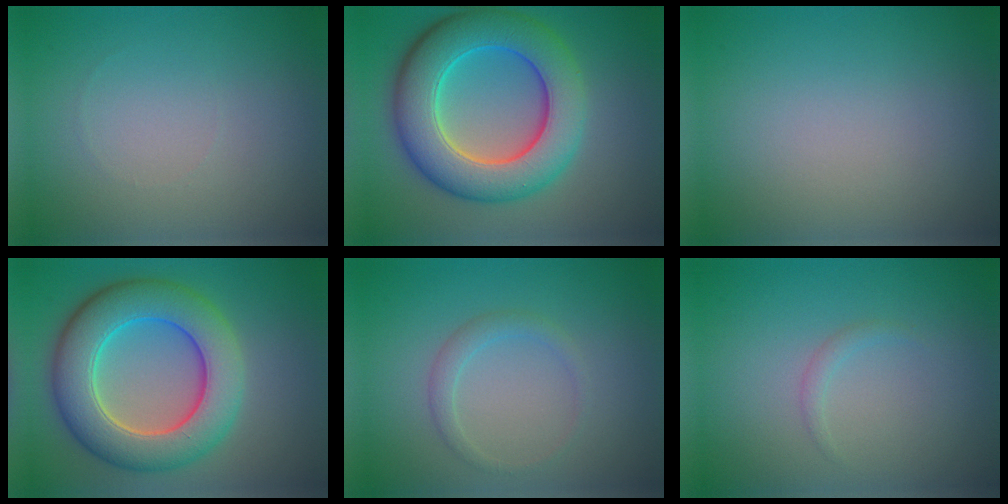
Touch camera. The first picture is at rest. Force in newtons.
{"total": 9.7, "press": 9.7, "slide": 0.4}
{"total": 0.0}
{"total": 9.3, "press": 9.3, "slide": 0.6}
{"total": 1.5, "press": 1.5, "slide": 0.1}
{"total": 0.7, "press": 0.7, "slide": 0.1}